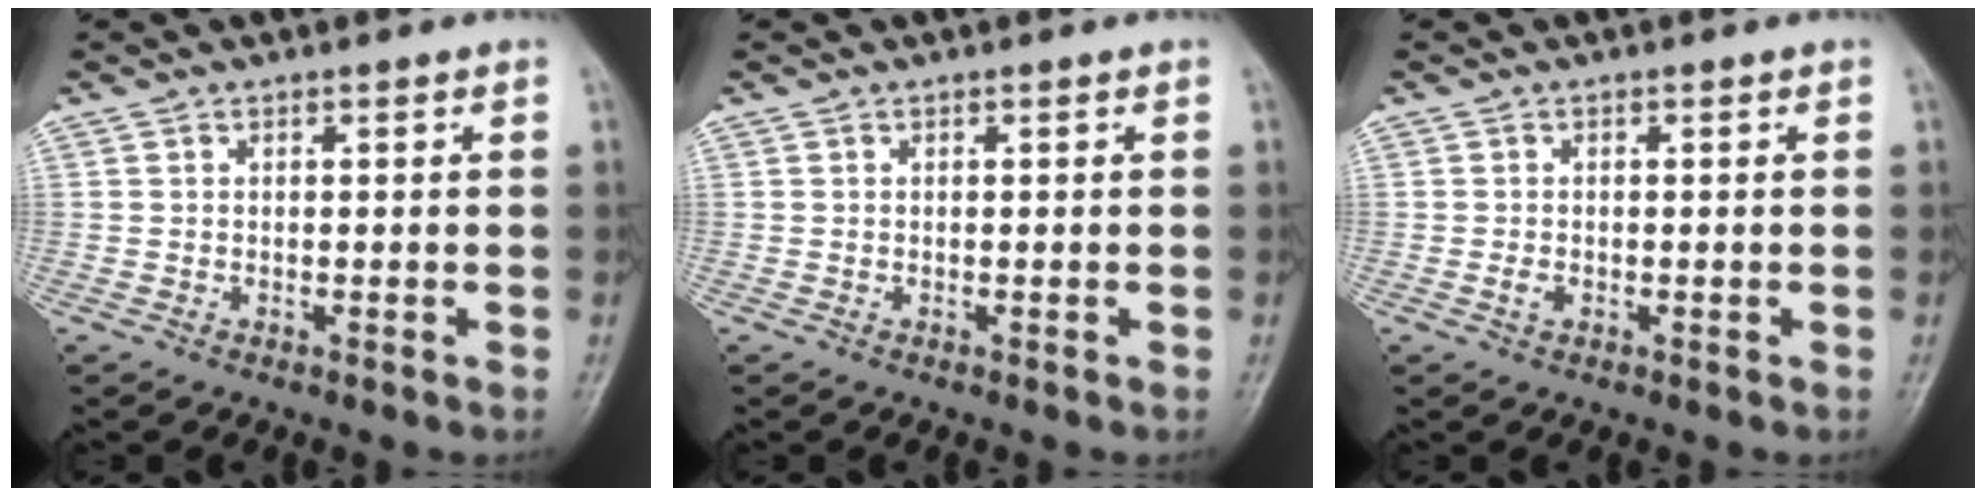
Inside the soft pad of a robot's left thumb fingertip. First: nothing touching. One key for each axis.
{"total": 0.0}
{"total": 1.3, "fx": -0.4, "fy": 0.9, "fz": 0.8, "tx": -0.015, "ty": 0.000, "tz": -0.008}